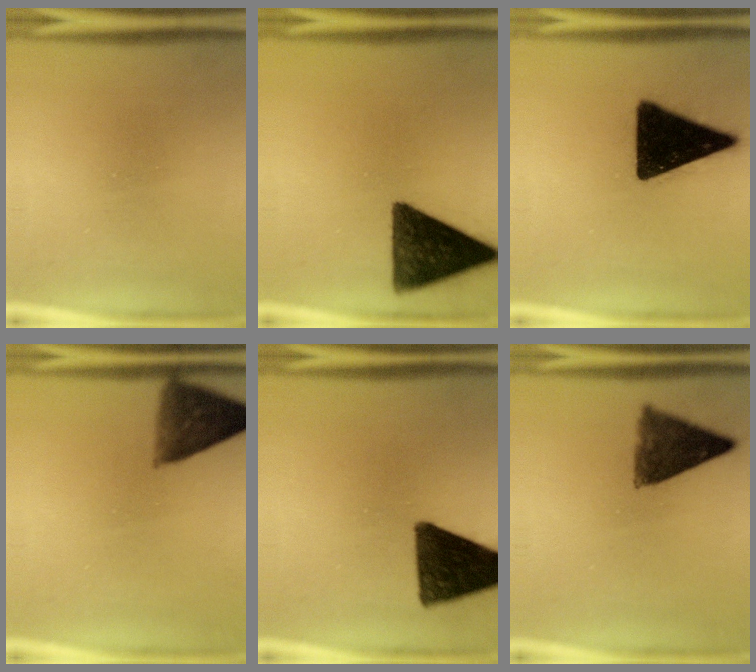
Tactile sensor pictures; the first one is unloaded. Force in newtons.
{"total": 14.2}
{"total": 18.8}
{"total": 8.2}
{"total": 13.9}
{"total": 7.2}